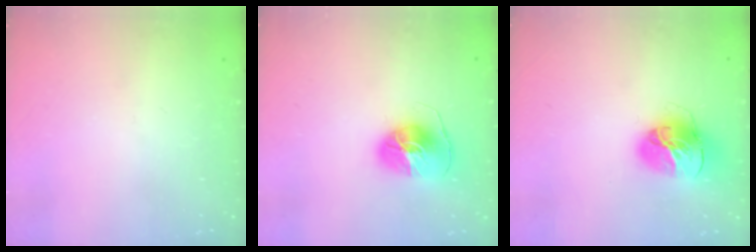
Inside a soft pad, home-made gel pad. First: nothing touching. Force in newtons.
{"total": 8.4, "press": 8.4, "slide": 0.2}
{"total": 15.0, "press": 14.9, "slide": 1.8}